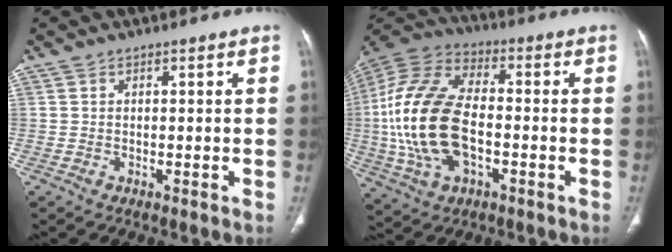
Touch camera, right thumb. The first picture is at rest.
{"total": 21.6, "force": [-2.4, 12.2, 17.7], "torque": [-0.376, 0.015, -0.043]}